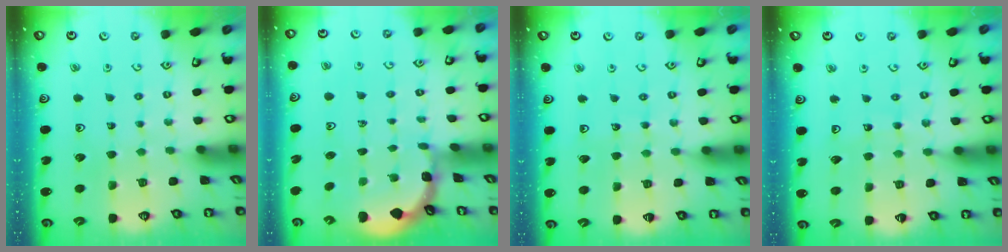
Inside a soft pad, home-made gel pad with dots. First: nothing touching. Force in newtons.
{"total": 1.1, "press": 1.0, "slide": 0.1}
{"total": 3.4, "press": 3.4, "slide": 0.3}
{"total": 6.2, "press": 6.2, "slide": 0.8}